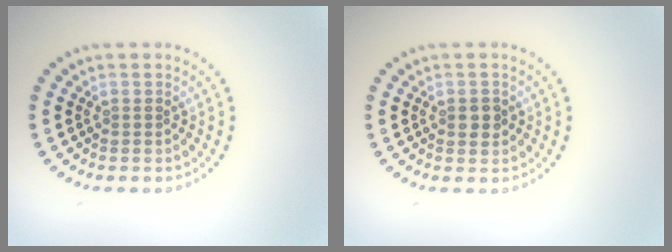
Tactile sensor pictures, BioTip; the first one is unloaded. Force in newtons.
{"total": 1.5, "press": 1.5, "slide": 0.0}